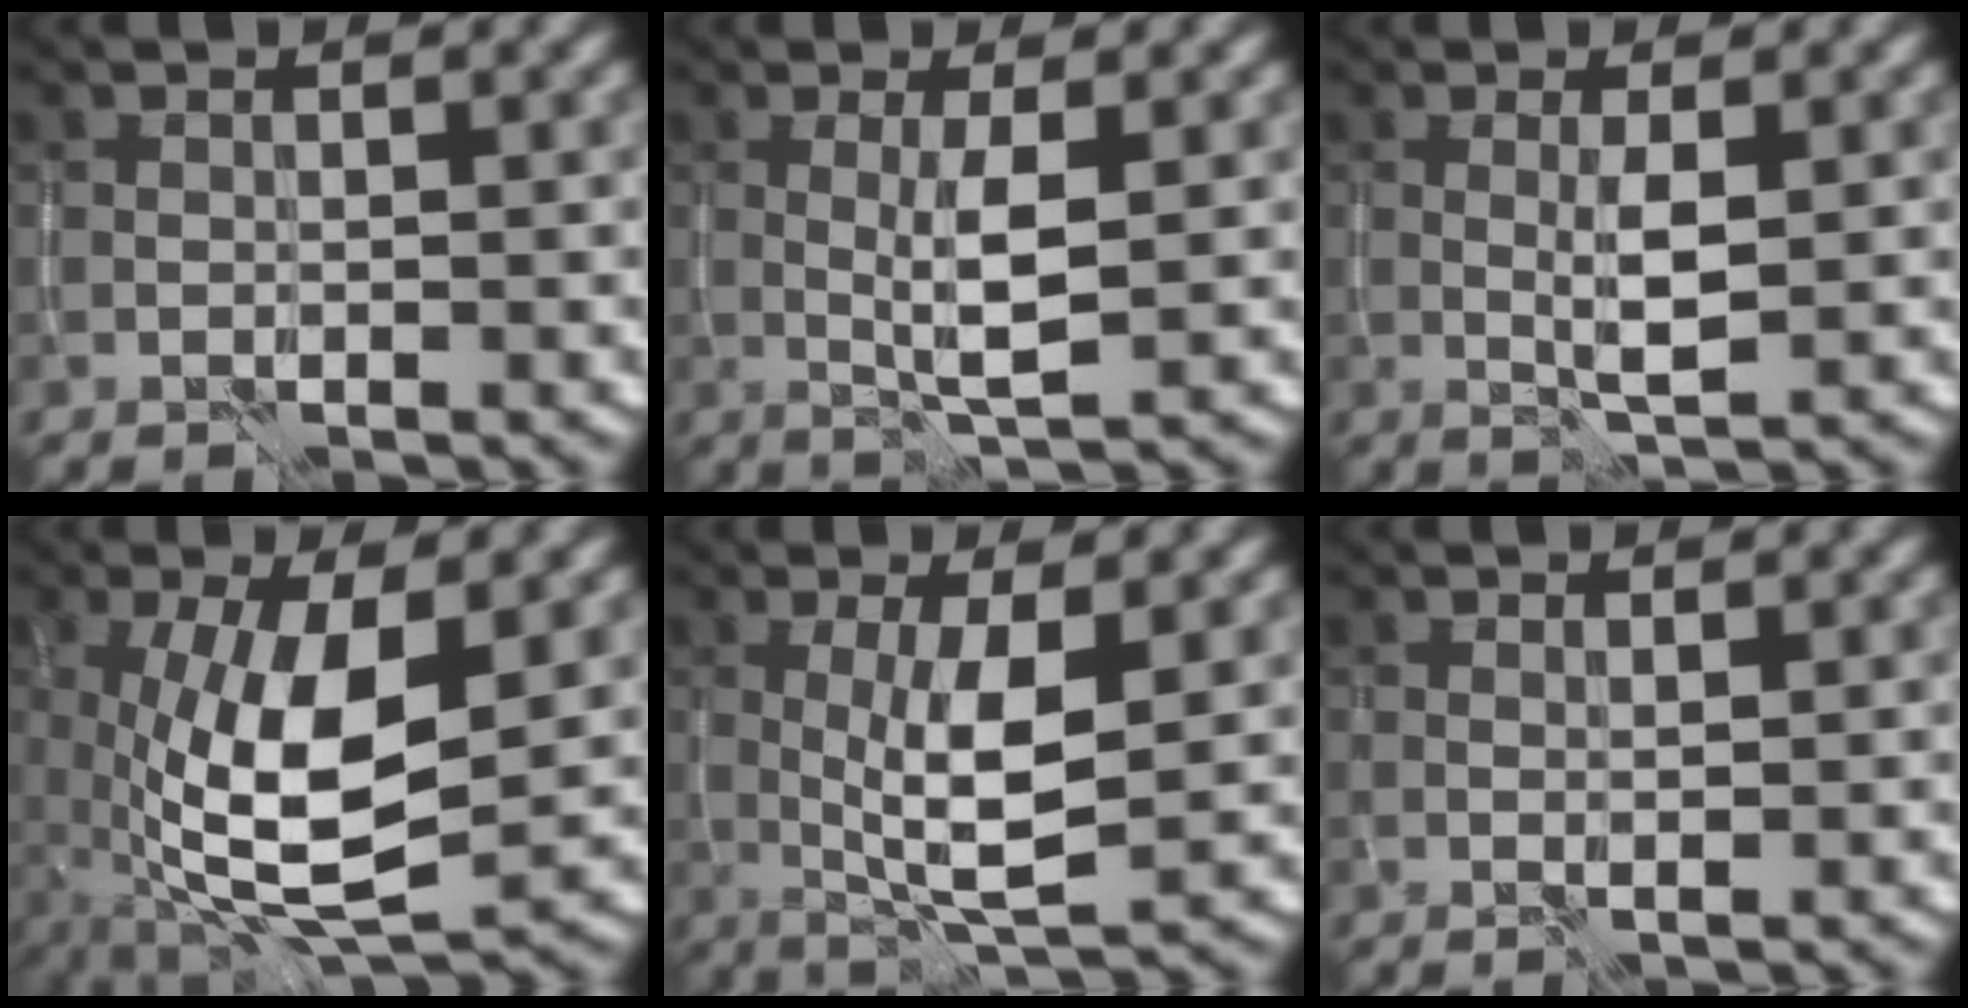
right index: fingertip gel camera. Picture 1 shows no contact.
{"total": 3.0, "force": [0.2, 0.4, 3.0], "torque": [-0.060, -0.002, 0.004]}
{"total": 2.3, "force": [0.2, 0.3, 2.2], "torque": [-0.046, -0.002, 0.005]}
{"total": 9.7, "force": [-0.4, 3.6, 9.0], "torque": [-0.180, -0.013, -0.007]}
{"total": 5.6, "force": [0.2, 1.4, 5.4], "torque": [-0.101, -0.007, 0.005]}
{"total": 0.5, "force": [0.3, -0.1, 0.4], "torque": [-0.010, -0.001, 0.004]}